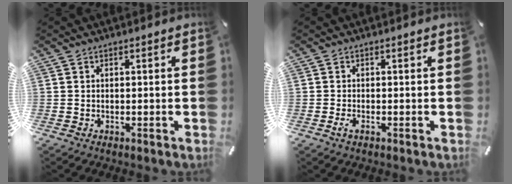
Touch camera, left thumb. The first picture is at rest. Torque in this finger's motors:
{"motor_torque": [-0.02, 0.03, -0.09, 0.10, 0.00]}